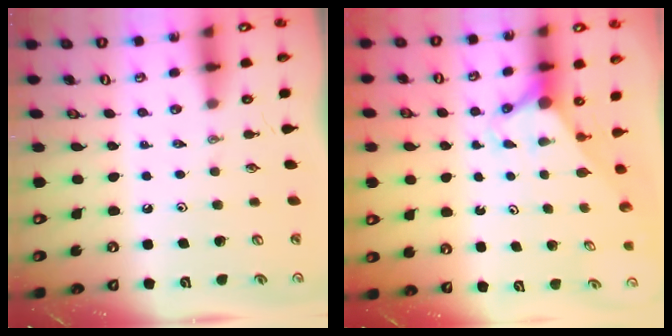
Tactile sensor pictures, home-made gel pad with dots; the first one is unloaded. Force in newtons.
{"total": 2.9, "press": 2.9, "slide": 0.0}